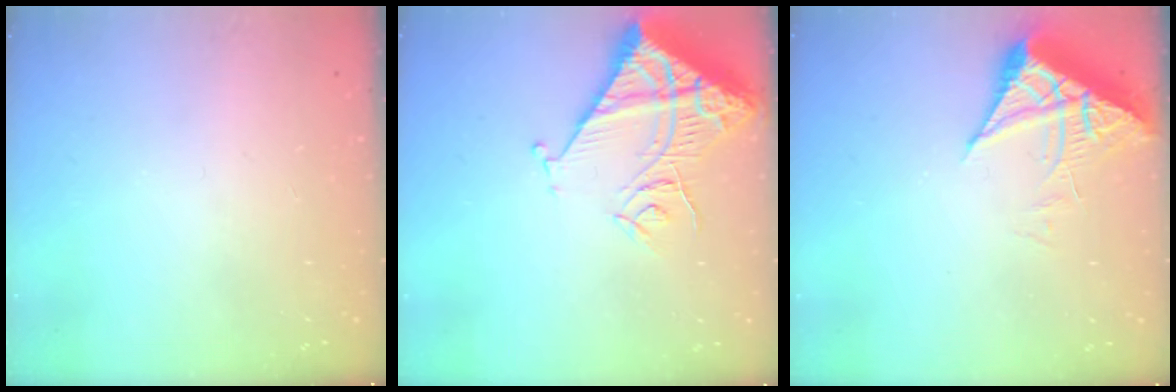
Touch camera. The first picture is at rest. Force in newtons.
{"total": 14.6, "press": 14.5, "slide": 1.4}
{"total": 6.6, "press": 6.6, "slide": 0.8}